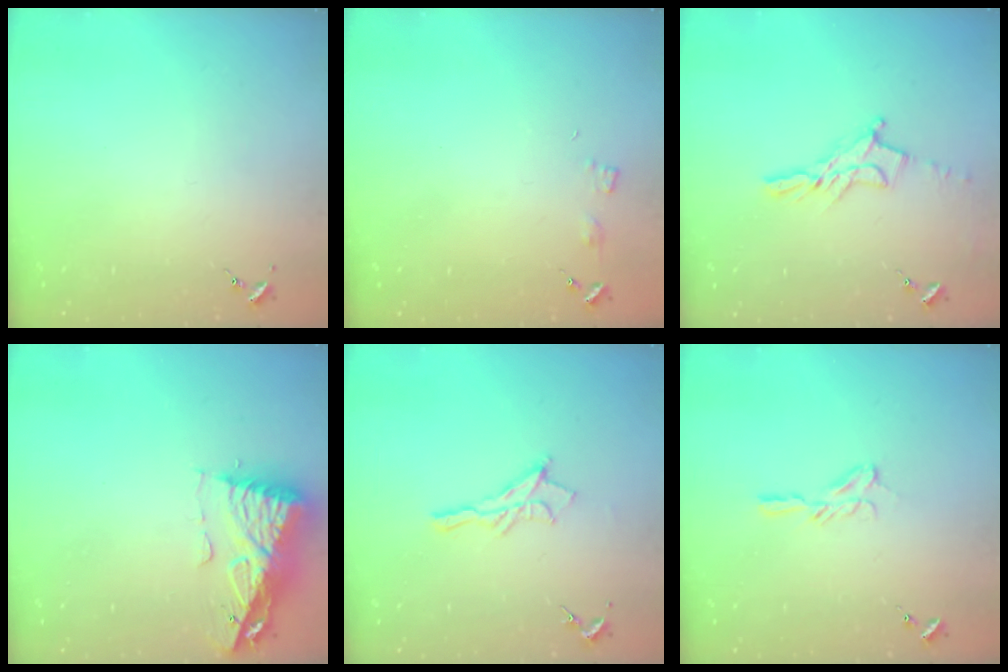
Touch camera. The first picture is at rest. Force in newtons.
{"total": 3.5, "press": 3.5, "slide": 0.4}
{"total": 11.6, "press": 11.6, "slide": 1.0}
{"total": 10.1, "press": 10.0, "slide": 1.1}
{"total": 9.4, "press": 9.4, "slide": 0.6}
{"total": 6.9, "press": 6.9, "slide": 0.6}